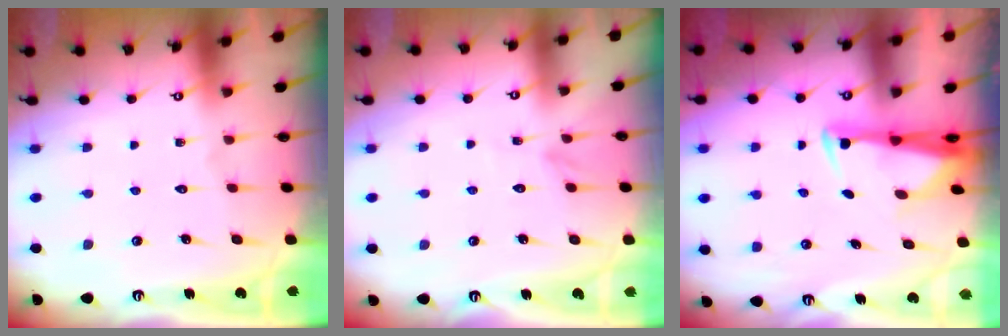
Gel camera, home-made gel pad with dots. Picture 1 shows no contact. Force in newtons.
{"total": 2.8, "press": 2.8, "slide": 0.3}
{"total": 2.8, "press": 2.7, "slide": 0.9}